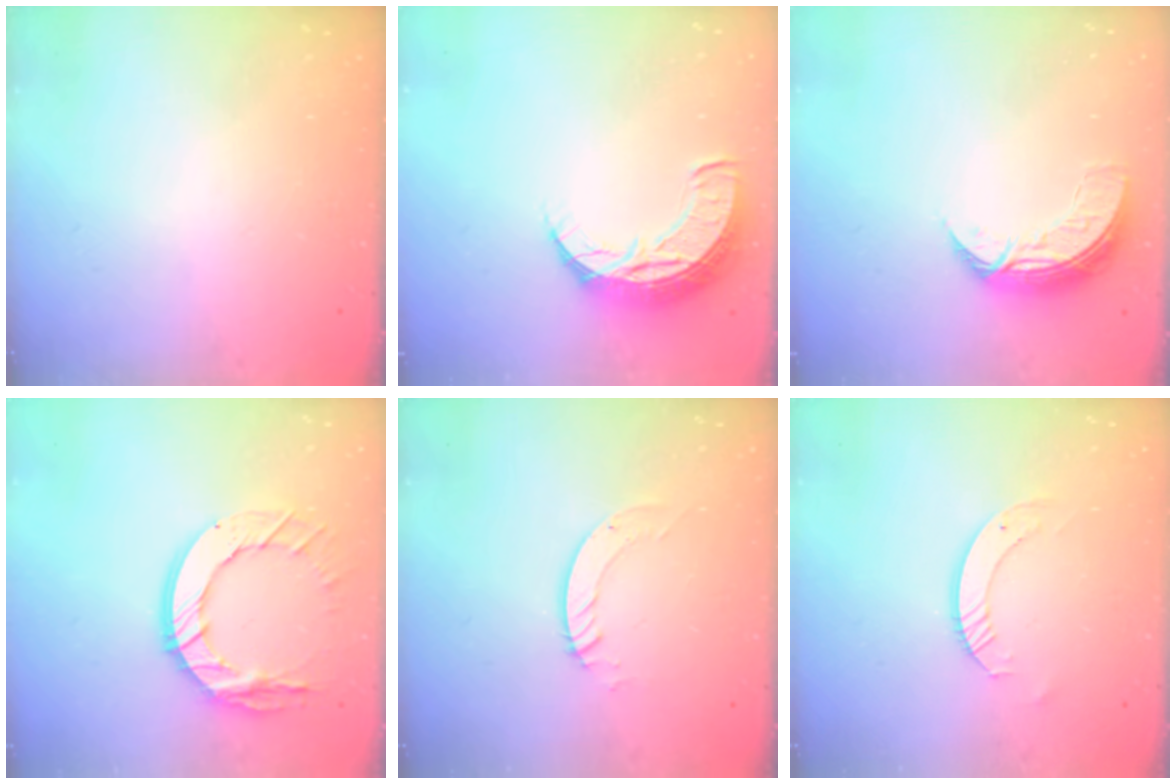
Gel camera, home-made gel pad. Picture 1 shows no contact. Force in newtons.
{"total": 11.5, "press": 11.5, "slide": 0.9}
{"total": 7.8, "press": 7.8, "slide": 0.7}
{"total": 14.3, "press": 14.2, "slide": 1.4}
{"total": 3.6, "press": 3.6, "slide": 0.1}
{"total": 5.7, "press": 5.7, "slide": 0.3}